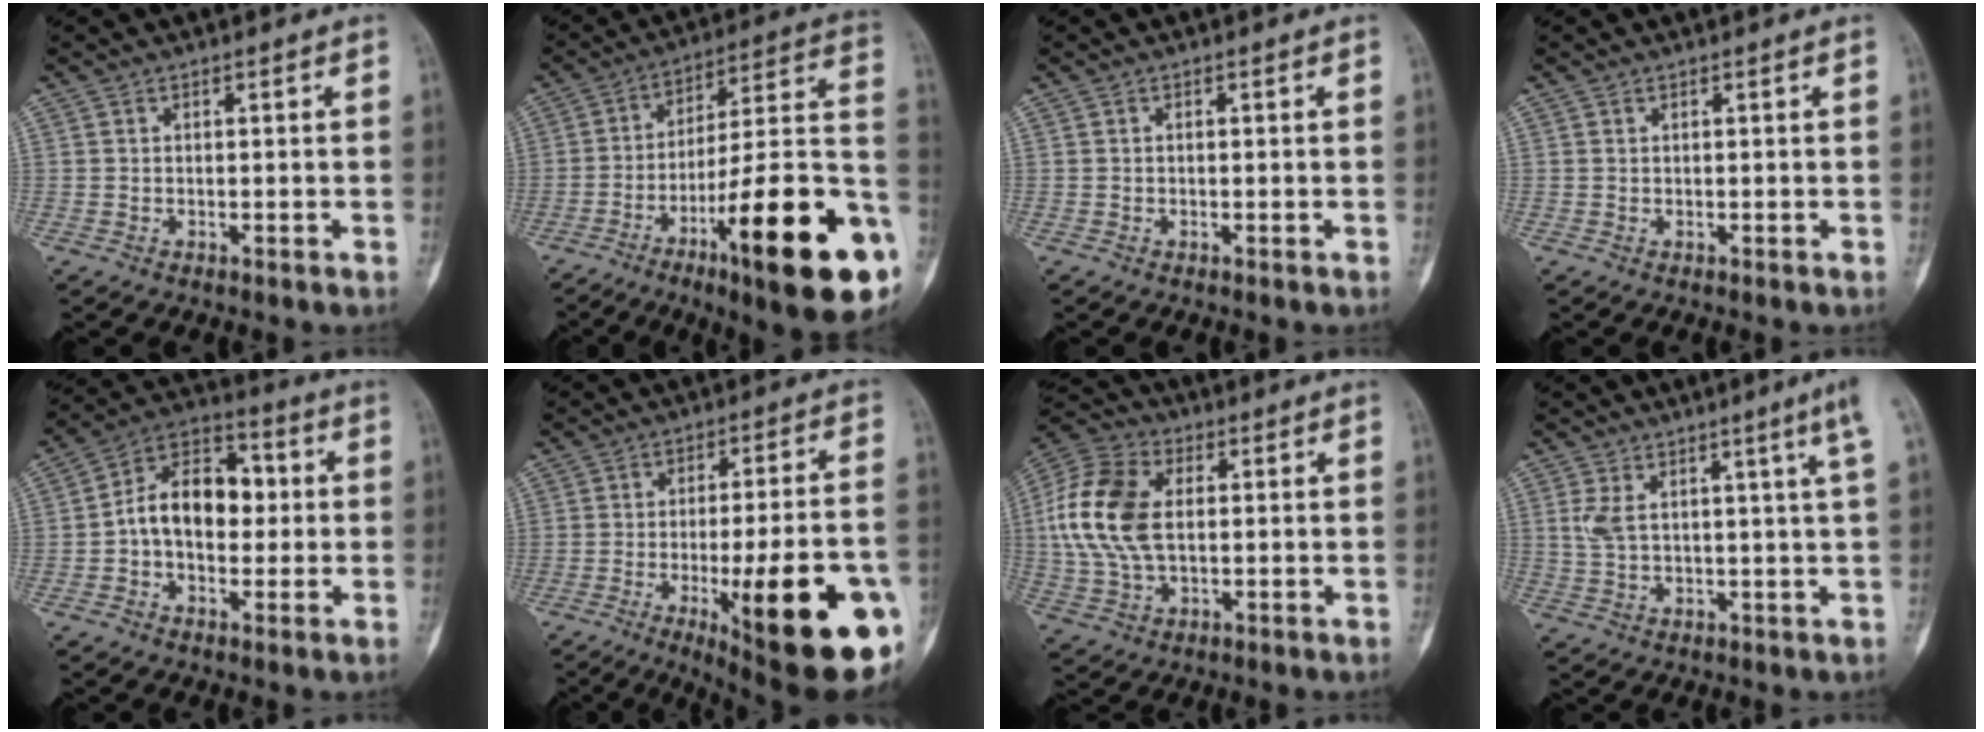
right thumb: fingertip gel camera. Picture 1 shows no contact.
{"total": 27.9, "force": [-10.2, 5.9, 25.2], "torque": [-0.311, 0.040, -0.150]}
{"total": 0.0}
{"total": 0.0}
{"total": 13.4, "force": [0.0, 9.0, 9.9], "torque": [-0.134, 0.036, -0.010]}
{"total": 25.3, "force": [-8.4, 6.4, 22.9], "torque": [-0.263, 0.004, -0.101]}
{"total": 15.4, "force": [1.7, 9.7, 11.8], "torque": [-0.243, 0.014, 0.030]}
{"total": 8.5, "force": [3.7, 0.3, 7.6], "torque": [-0.132, -0.014, 0.064]}